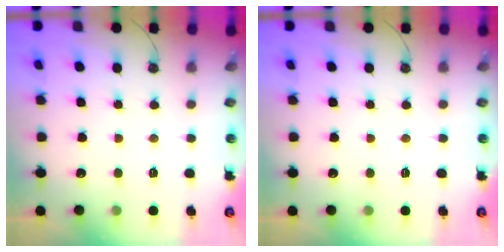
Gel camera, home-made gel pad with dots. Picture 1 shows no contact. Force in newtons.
{"total": 0.0}